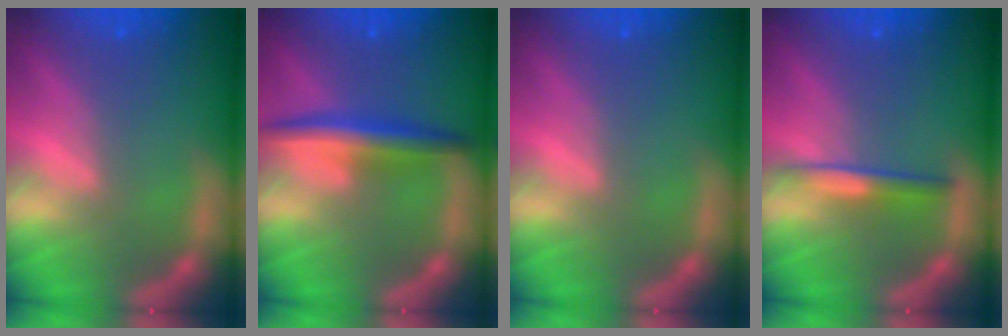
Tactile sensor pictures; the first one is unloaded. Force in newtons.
{"total": 4.5}
{"total": 0.0}
{"total": 2.4}